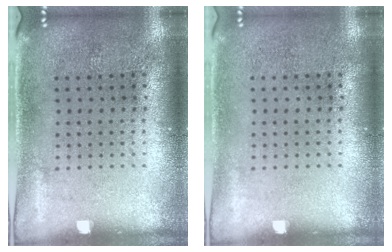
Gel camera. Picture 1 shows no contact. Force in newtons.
{"total": 0.0}